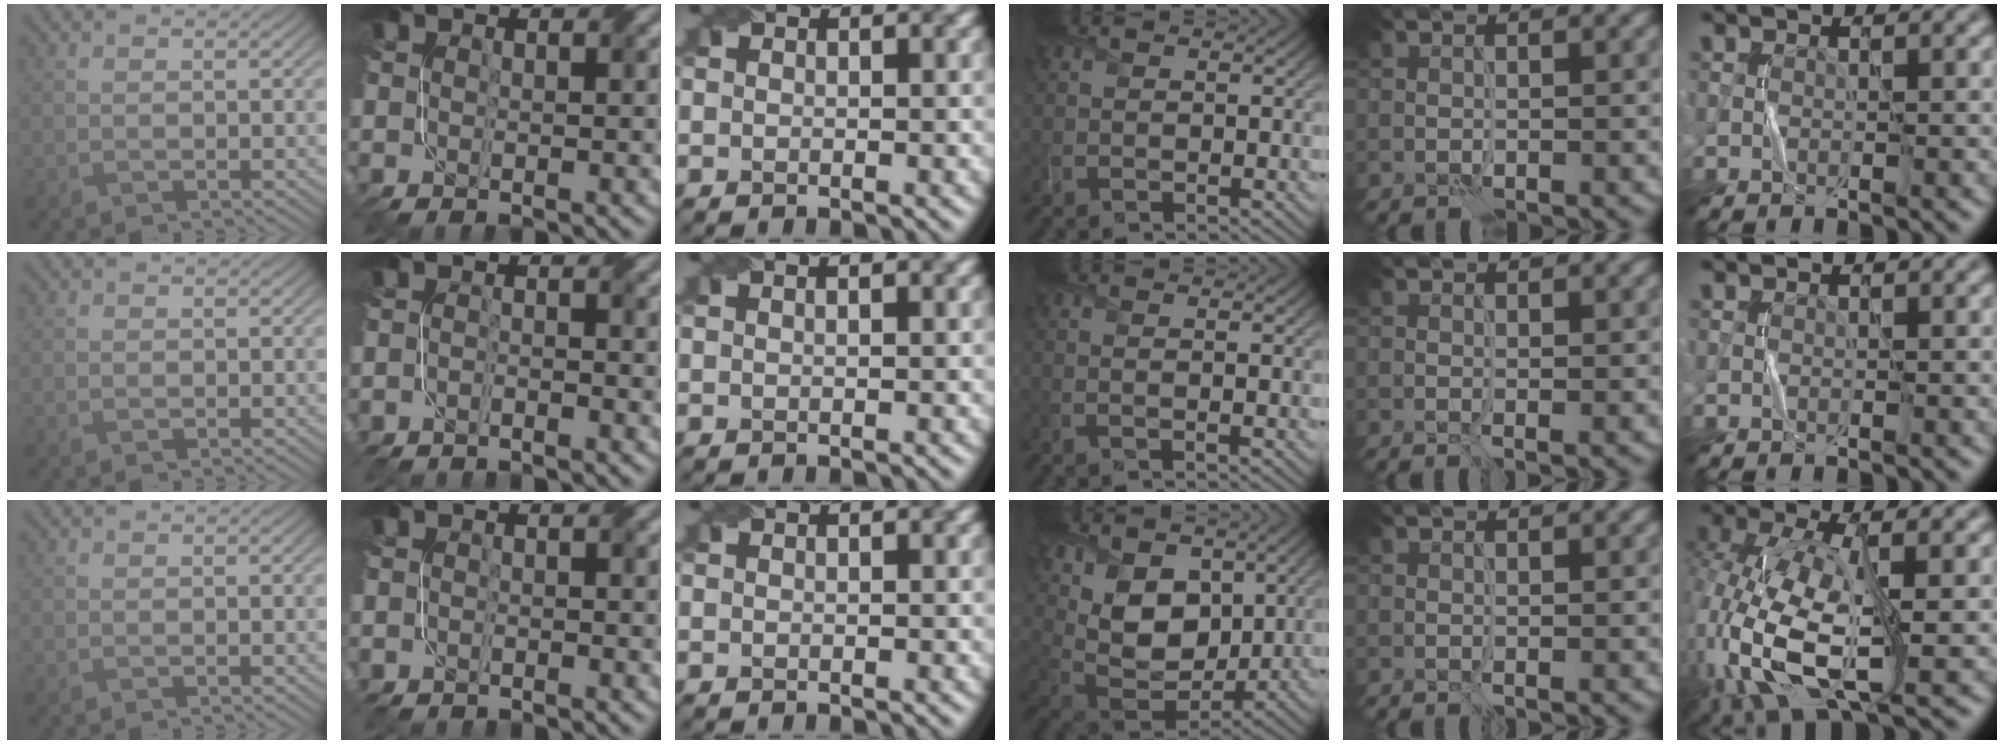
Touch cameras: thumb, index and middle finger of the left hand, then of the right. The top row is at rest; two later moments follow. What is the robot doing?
{"motion": "fold", "object": "netting"}